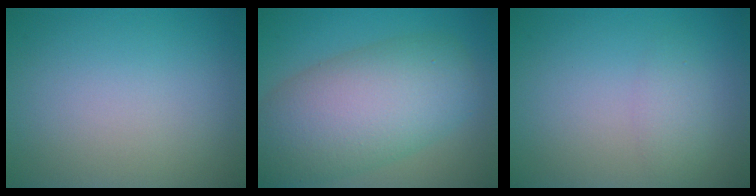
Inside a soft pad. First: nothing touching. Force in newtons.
{"total": 10.0, "press": 10.0, "slide": 0.8}
{"total": 1.7, "press": 1.7, "slide": 0.0}